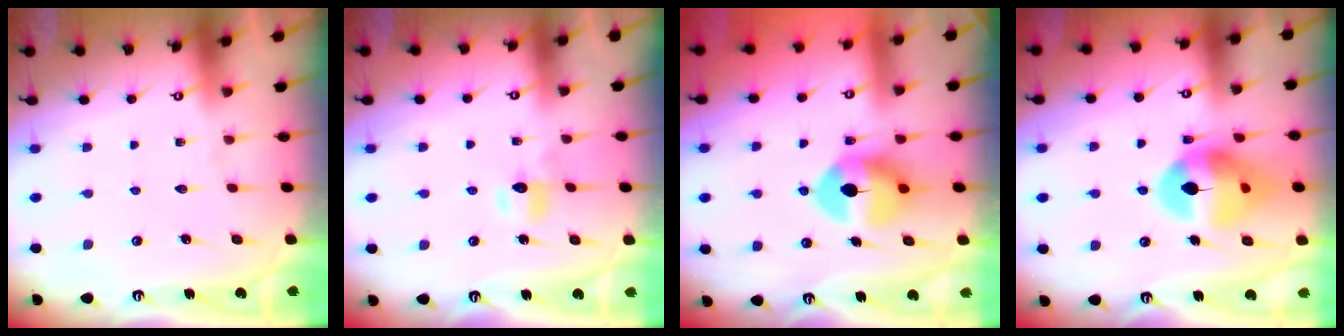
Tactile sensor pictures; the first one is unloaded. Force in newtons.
{"total": 4.8, "press": 4.8, "slide": 0.6}
{"total": 9.6, "press": 9.5, "slide": 1.4}
{"total": 14.7, "press": 14.6, "slide": 1.6}